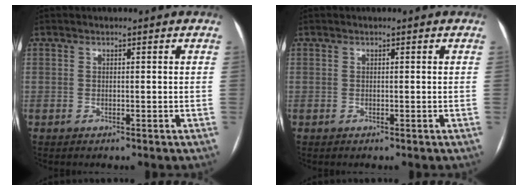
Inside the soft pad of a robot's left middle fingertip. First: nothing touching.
{"total": 0.0}